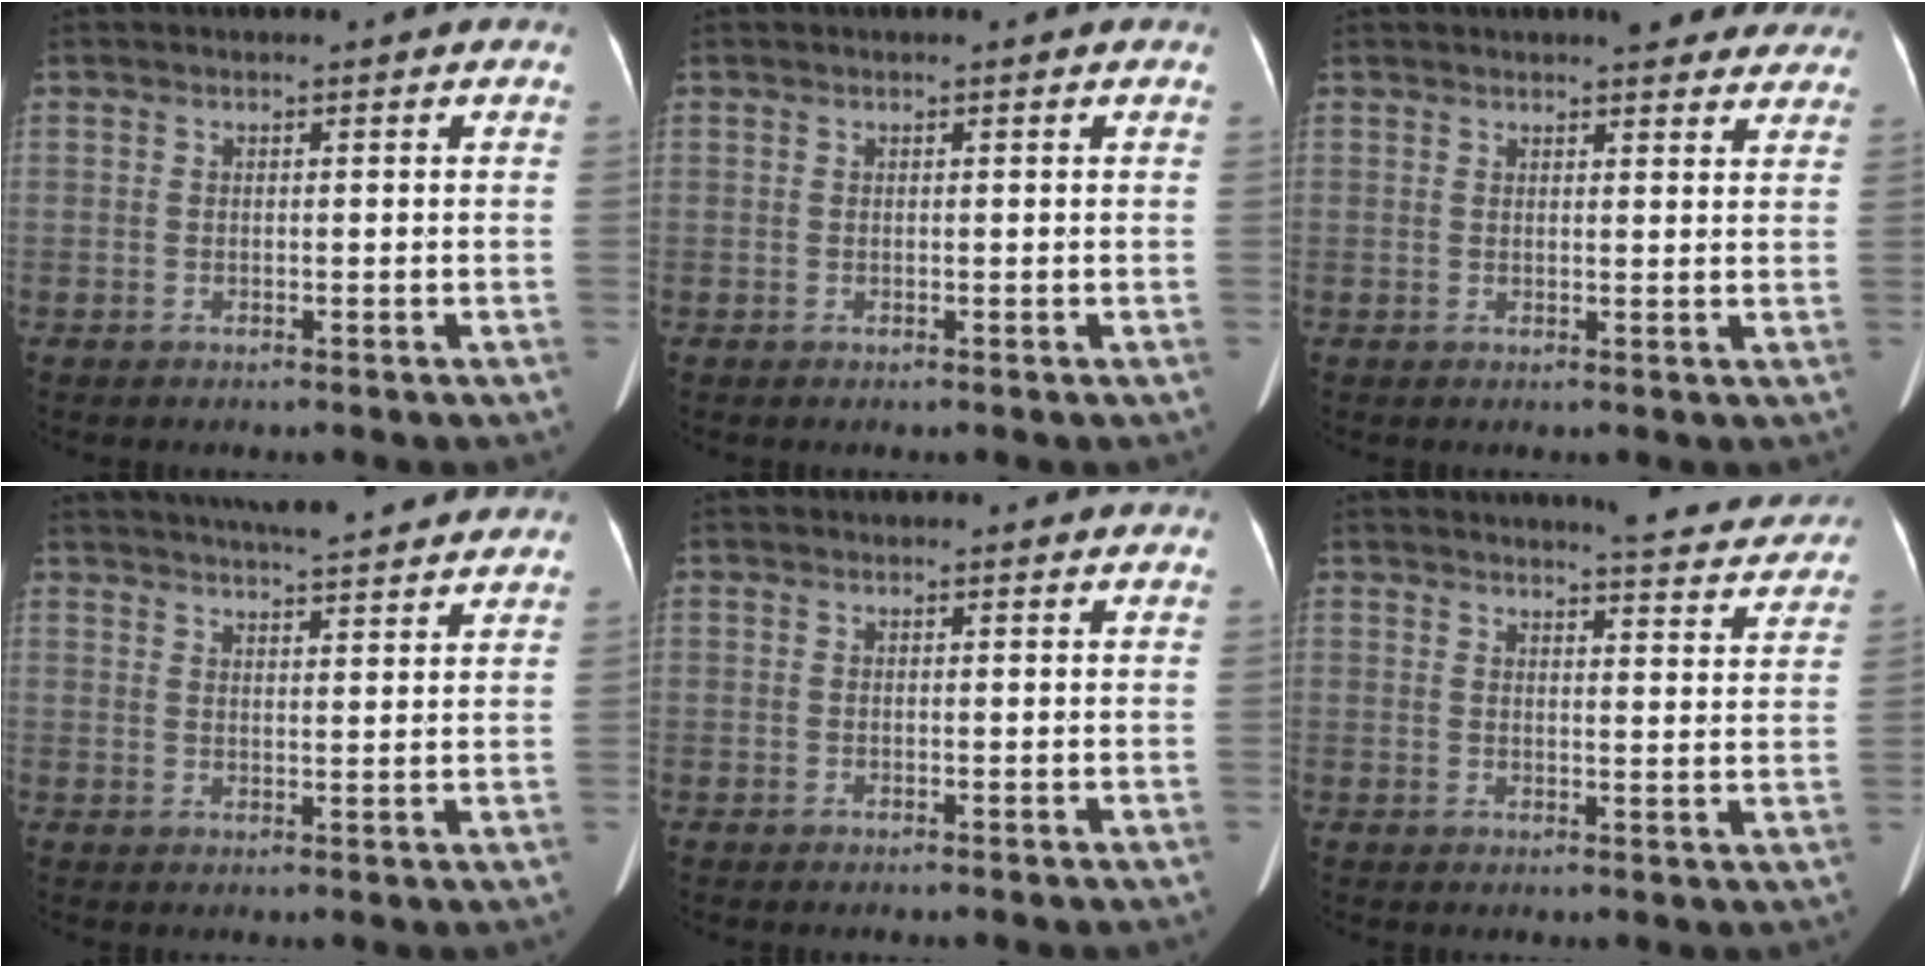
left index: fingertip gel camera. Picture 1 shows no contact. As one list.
[{"total": 0.0}, {"total": 8.7, "force": [7.7, 2.2, 3.4], "torque": [-0.024, 0.001, 0.077]}, {"total": 15.8, "force": [14.3, 1.9, 6.6], "torque": [-0.102, 0.027, 0.190]}, {"total": 0.8, "force": [0.7, 0.2, 0.1], "torque": [-0.007, -0.002, 0.006]}, {"total": 9.8, "force": [9.4, 1.1, 2.2], "torque": [-0.018, -0.021, 0.097]}]